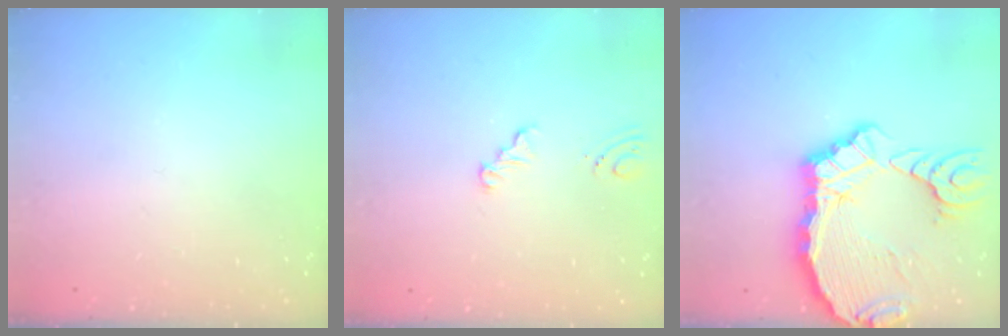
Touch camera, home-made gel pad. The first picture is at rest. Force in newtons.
{"total": 4.3, "press": 1.4, "slide": 4.1}
{"total": 15.5, "press": 15.4, "slide": 2.1}